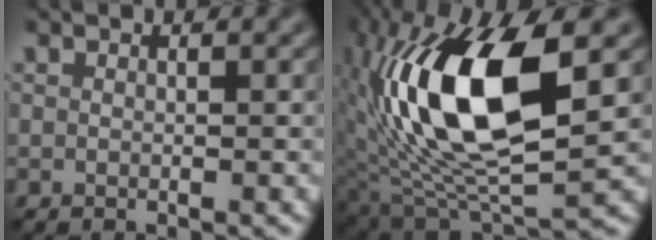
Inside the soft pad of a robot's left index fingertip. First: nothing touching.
{"total": 14.1, "force": [2.4, 5.9, 12.6], "torque": [-0.234, 0.005, 0.036]}